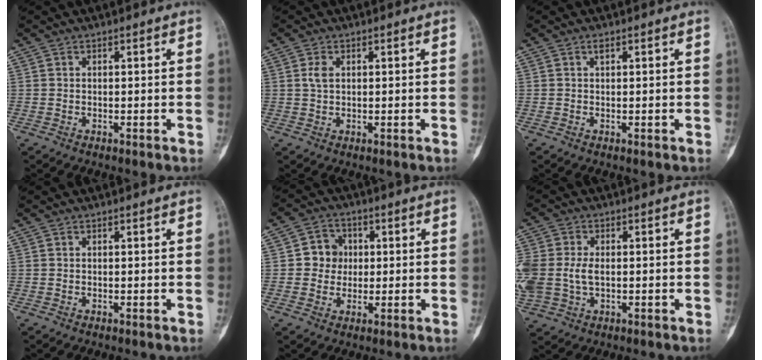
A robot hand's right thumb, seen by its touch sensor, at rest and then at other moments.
{"total": 2.0, "force": [0.5, 1.2, 1.5], "torque": [-0.030, 0.003, 0.011]}
{"total": 0.7, "force": [0.5, 0.3, 0.4], "torque": [-0.003, 0.001, 0.006]}
{"total": 0.0}
{"total": 5.7, "force": [0.5, 5.3, 2.1], "torque": [0.003, 0.009, 0.001]}
{"total": 13.8, "force": [-0.2, 9.9, 9.7], "torque": [-0.271, 0.005, 0.010]}